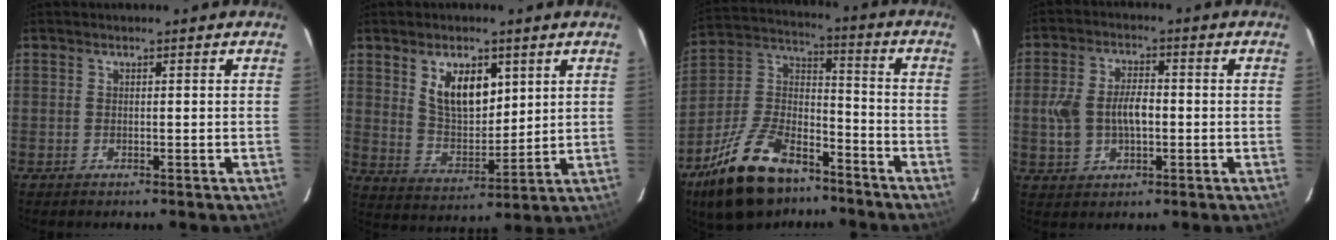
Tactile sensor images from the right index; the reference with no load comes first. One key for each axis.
{"total": 10.1, "fx": 4.5, "fy": 5.4, "fz": 7.3, "tx": -0.125, "ty": 0.002, "tz": 0.095}
{"total": 21.7, "fx": -14.1, "fy": 10.8, "fz": 12.4, "tx": -0.256, "ty": 0.015, "tz": -0.239}
{"total": 8.7, "fx": -0.8, "fy": 5.3, "fz": 6.9, "tx": -0.144, "ty": 0.010, "tz": -0.010}